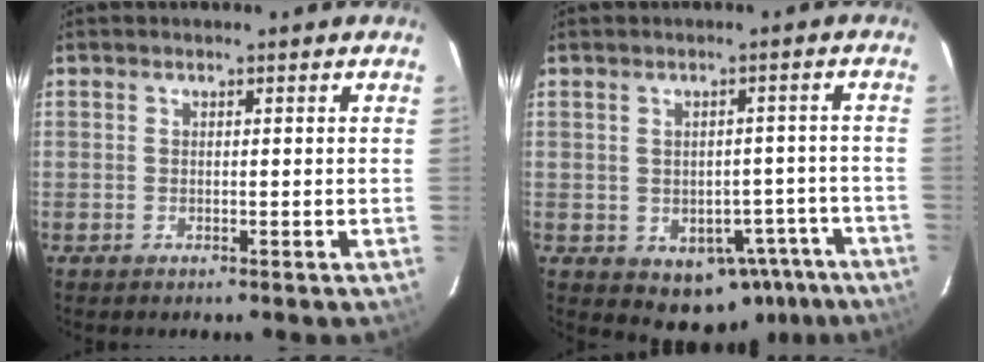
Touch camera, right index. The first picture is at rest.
{"total": 10.3, "force": [-5.8, 7.6, 3.8], "torque": [-0.056, 0.034, -0.034]}